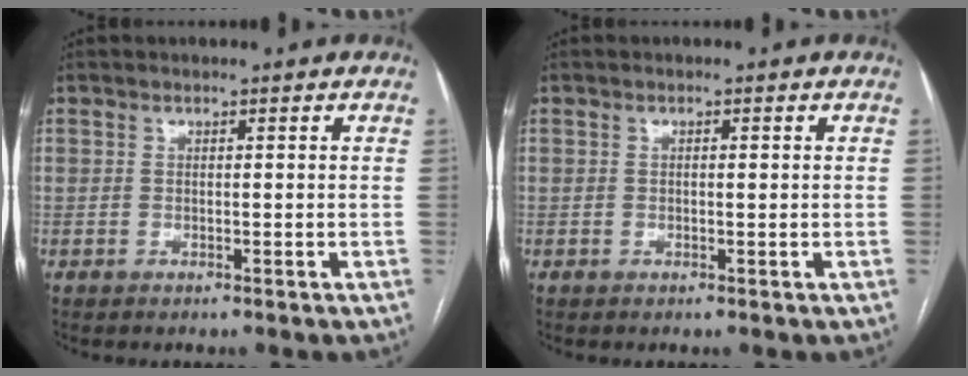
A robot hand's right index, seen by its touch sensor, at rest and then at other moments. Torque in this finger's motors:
{"motor_torque": [-0.73, 1.05, -0.08, -0.01]}